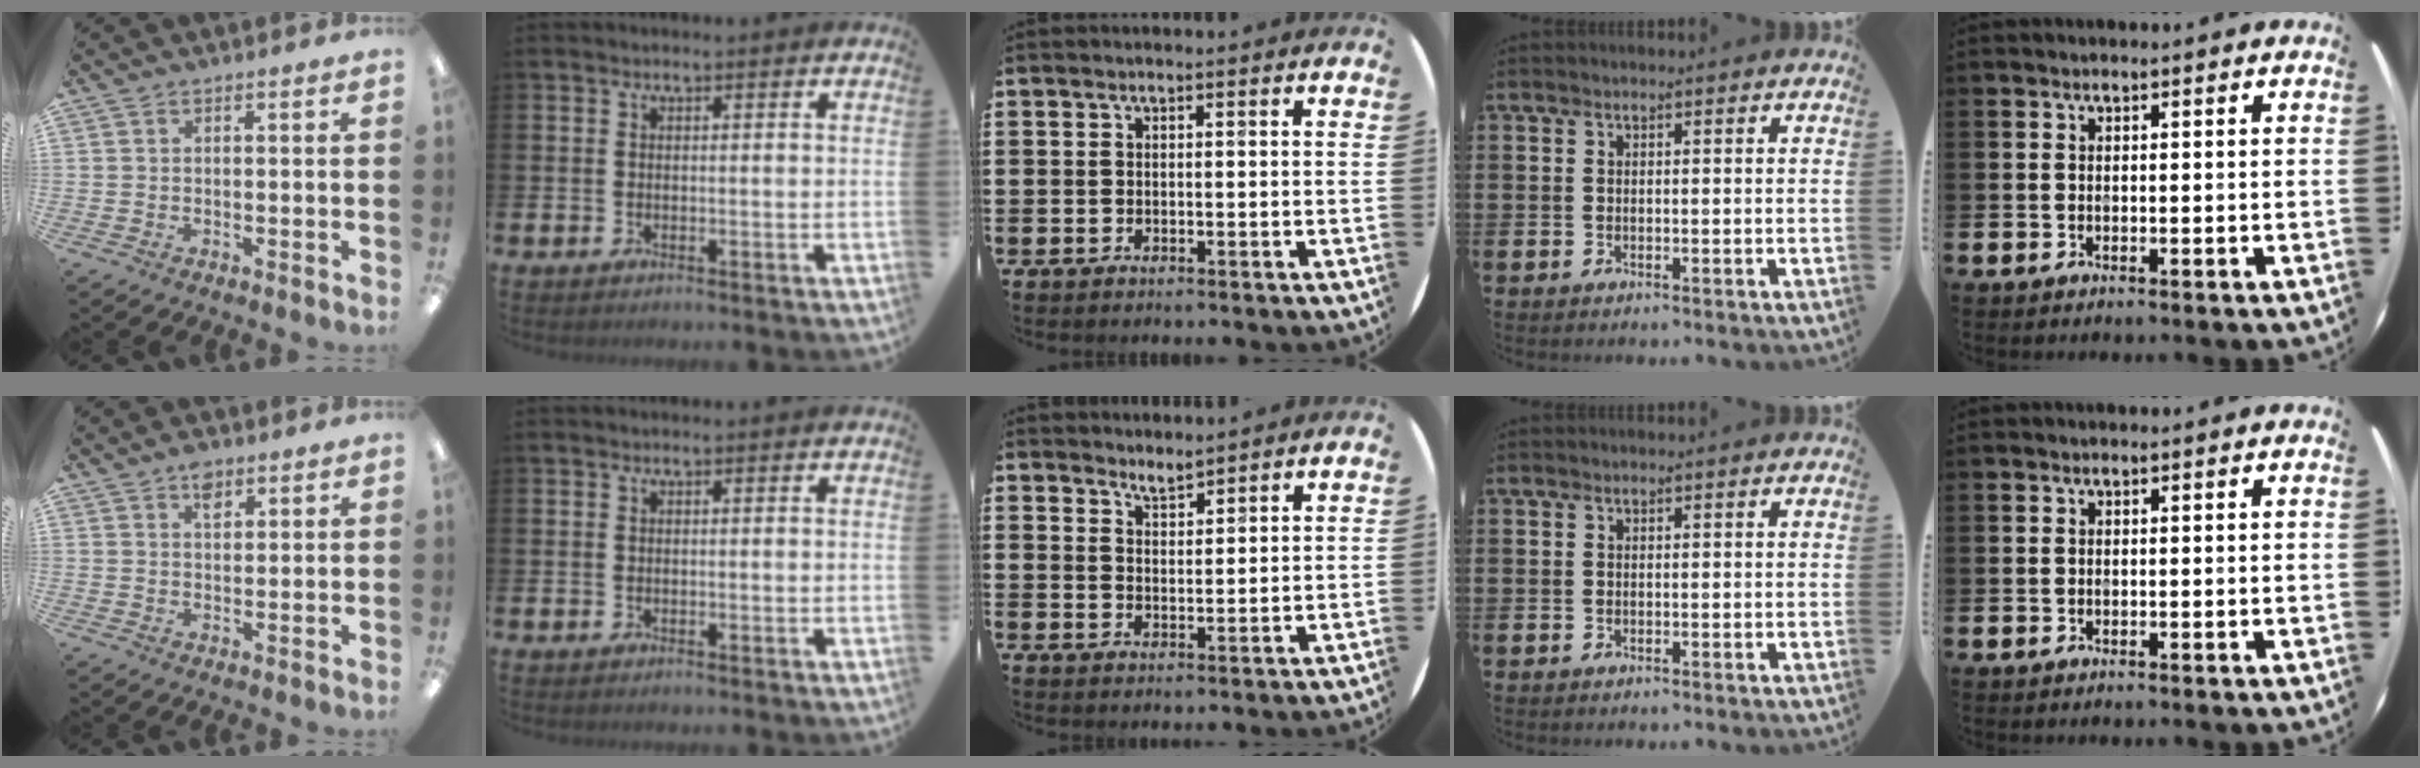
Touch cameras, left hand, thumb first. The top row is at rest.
{"thumb": {"total": 3.5, "force": [2.1, 2.1, 1.9], "torque": [-0.019, -0.007, 0.034]}, "middle": {"total": 2.9, "force": [2.9, 0.1, 0.0], "torque": [-0.005, -0.009, 0.055]}}